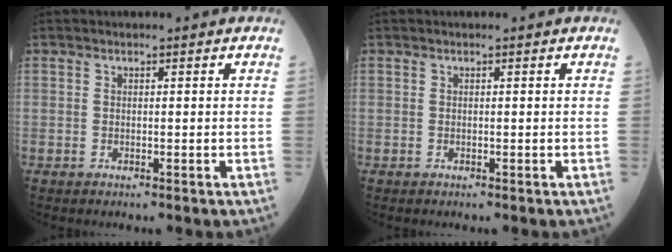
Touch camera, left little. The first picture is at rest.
{"total": 0.0}